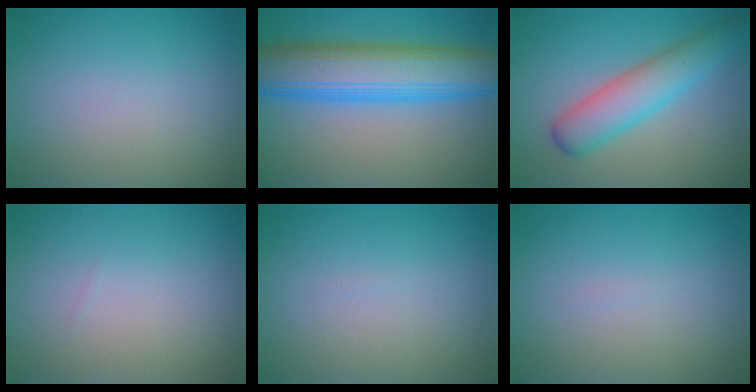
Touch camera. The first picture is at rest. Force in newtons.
{"total": 10.0, "press": 10.0, "slide": 0.1}
{"total": 5.2, "press": 5.2, "slide": 0.3}
{"total": 0.0}
{"total": 0.0}
{"total": 0.0}